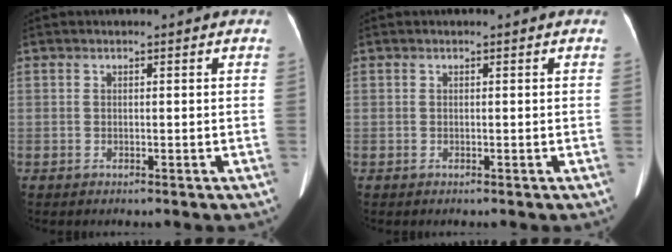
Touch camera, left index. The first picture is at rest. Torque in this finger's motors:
{"motor_torque": [0.11, 0.15, 0.07, 0.02]}